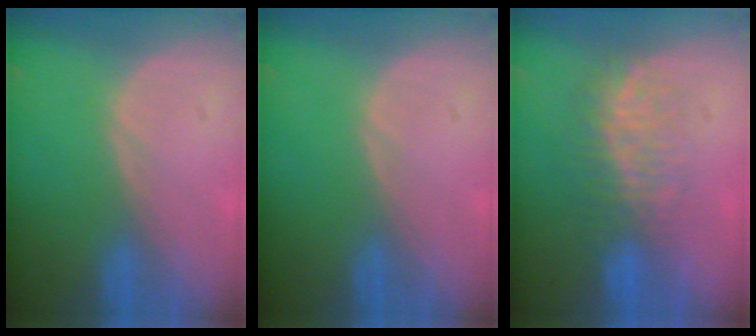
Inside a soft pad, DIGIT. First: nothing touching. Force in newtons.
{"total": 0.0}
{"total": 8.0, "press": 7.4, "slide": 3.0}